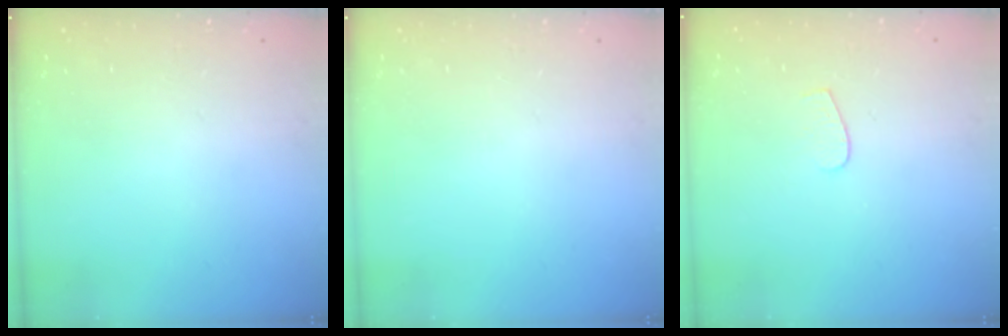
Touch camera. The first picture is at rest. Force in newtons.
{"total": 0.0}
{"total": 3.3, "press": 3.3, "slide": 0.2}